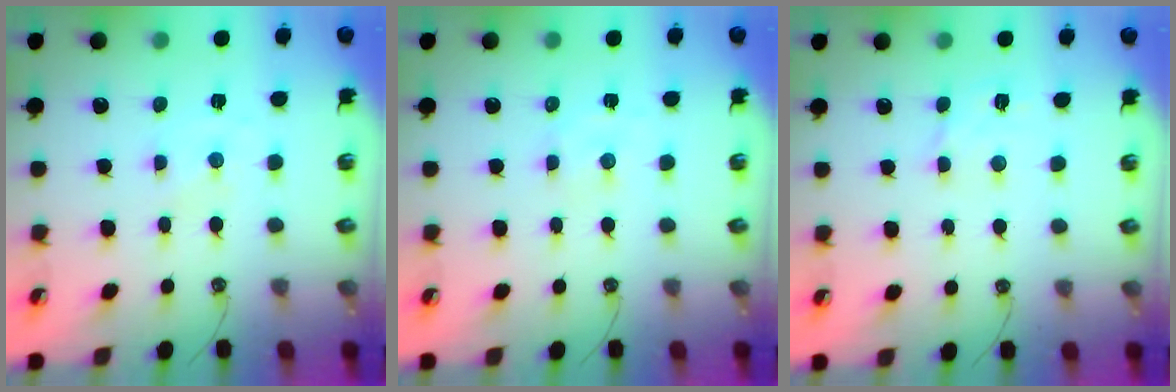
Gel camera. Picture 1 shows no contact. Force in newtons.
{"total": 1.6, "press": 1.6, "slide": 0.1}
{"total": 4.7, "press": 4.7, "slide": 0.1}